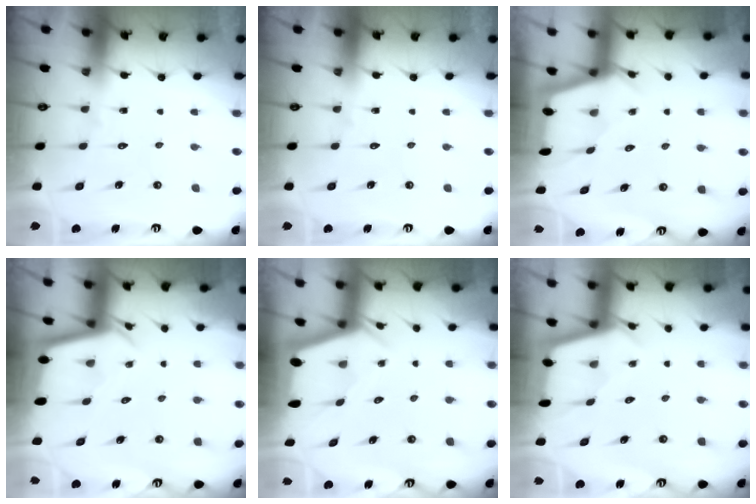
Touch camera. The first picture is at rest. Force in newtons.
{"total": 0.0}
{"total": 2.3, "press": 2.3, "slide": 0.3}
{"total": 2.3, "press": 2.3, "slide": 0.1}
{"total": 2.1, "press": 2.0, "slide": 0.3}
{"total": 2.4, "press": 2.4, "slide": 0.3}